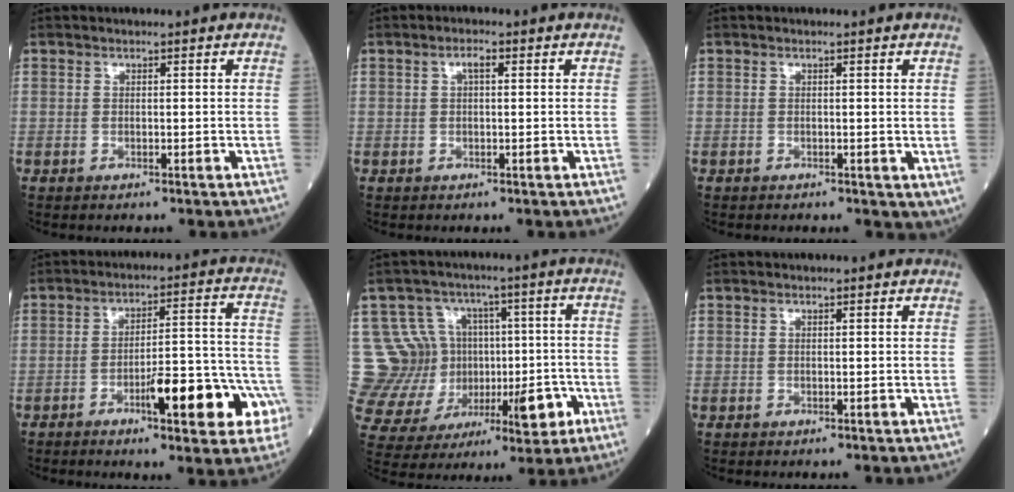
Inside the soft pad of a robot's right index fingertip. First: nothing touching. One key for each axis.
{"total": 1.6, "fx": 0.6, "fy": 0.6, "fz": 1.4, "tx": -0.026, "ty": 0.009, "tz": 0.013}
{"total": 1.2, "fx": 0.5, "fy": 0.7, "fz": 0.8, "tx": -0.012, "ty": -0.003, "tz": 0.012}
{"total": 13.8, "fx": -5.7, "fy": 2.7, "fz": 12.2, "tx": -0.157, "ty": 0.023, "tz": -0.071}
{"total": 15.1, "fx": -0.6, "fy": 11.6, "fz": 9.6, "tx": -0.179, "ty": 0.054, "tz": 0.026}
{"total": 0.0}